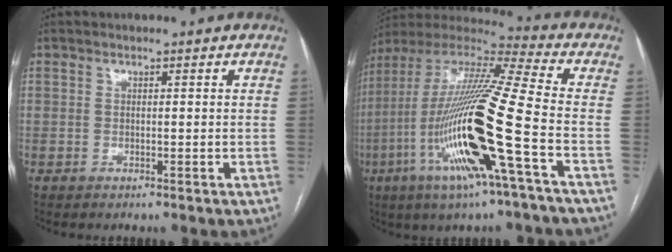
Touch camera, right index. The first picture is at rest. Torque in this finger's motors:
{"motor_torque": [2.14, 0.00, 0.76, 0.21]}